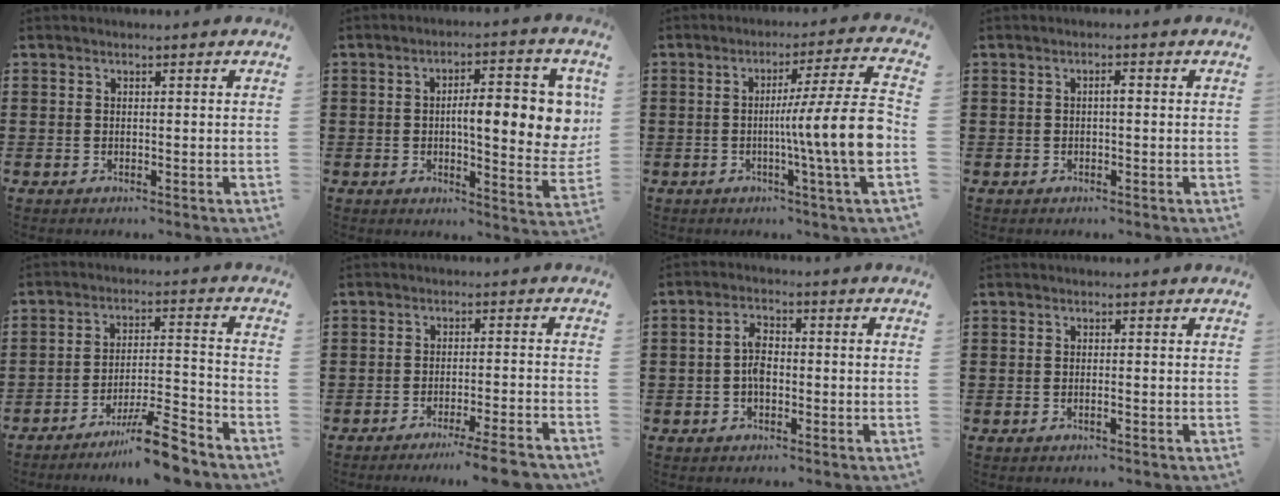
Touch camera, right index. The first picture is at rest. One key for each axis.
{"total": 11.0, "fx": 1.1, "fy": 3.4, "fz": 10.4, "tx": -0.147, "ty": -0.004, "tz": 0.010}
{"total": 13.3, "fx": -2.1, "fy": 0.3, "fz": 13.2, "tx": -0.194, "ty": -0.018, "tz": -0.046}
{"total": 1.1, "fx": -0.2, "fy": 0.2, "fz": 1.0, "tx": -0.020, "ty": -0.001, "tz": -0.003}
{"total": 9.6, "fx": -7.6, "fy": 0.6, "fz": 5.8, "tx": -0.092, "ty": 0.014, "tz": -0.141}
{"total": 5.0, "fx": -4.2, "fy": -0.6, "fz": 2.6, "tx": -0.039, "ty": -0.015, "tz": -0.078}
{"total": 4.1, "fx": -0.6, "fy": 1.8, "fz": 3.7, "tx": -0.081, "ty": 0.002, "tz": -0.017}
{"total": 0.7, "fx": -0.3, "fy": 0.0, "fz": 0.6, "tx": -0.011, "ty": -0.004, "tz": -0.005}